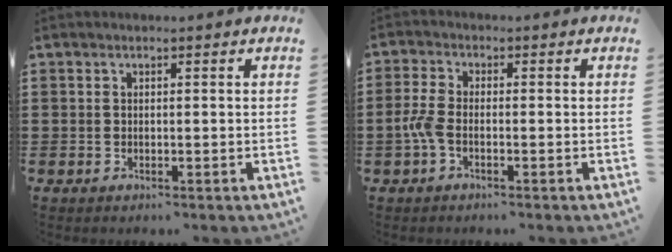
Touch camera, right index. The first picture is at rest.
{"total": 3.4, "force": [-1.3, 1.3, 2.9], "torque": [-0.080, -0.006, -0.030]}